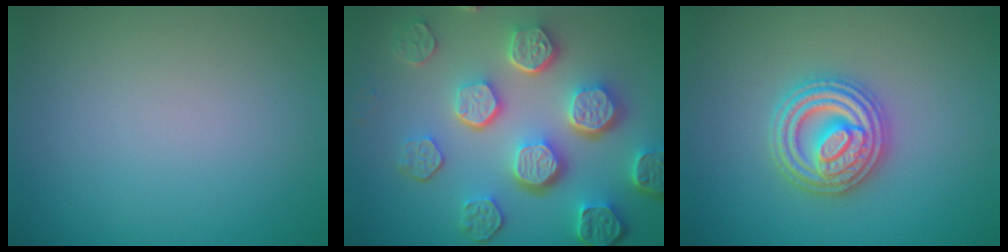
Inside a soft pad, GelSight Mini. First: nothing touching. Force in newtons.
{"total": 8.4, "press": 6.1, "slide": 5.8}
{"total": 4.9, "press": 4.9, "slide": 0.8}